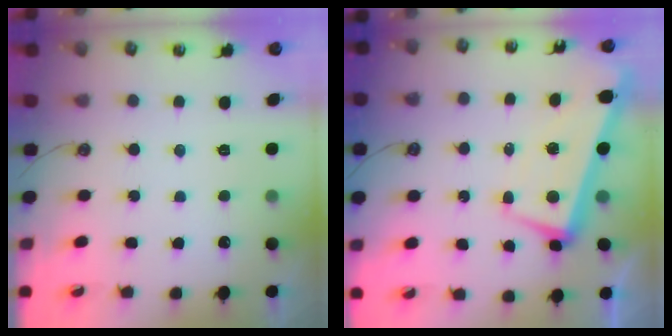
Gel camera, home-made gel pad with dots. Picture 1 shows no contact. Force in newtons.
{"total": 3.0, "press": 2.1, "slide": 2.0}